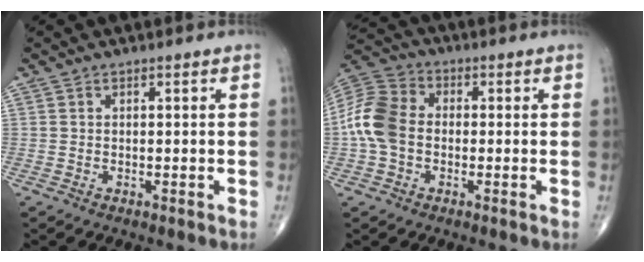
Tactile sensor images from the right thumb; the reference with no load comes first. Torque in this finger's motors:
{"motor_torque": [-0.21, 0.42, 0.62, -0.68, 0.32]}